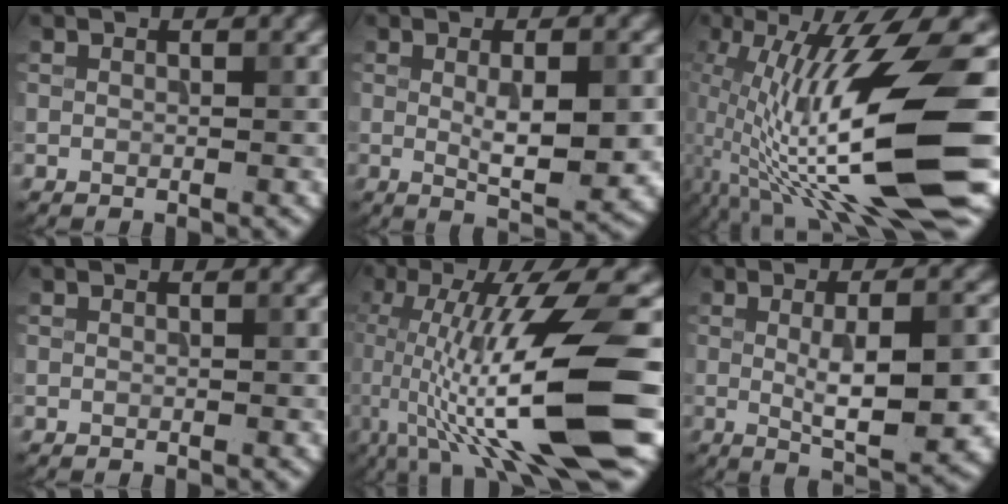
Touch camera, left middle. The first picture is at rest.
{"total": 5.4, "force": [-0.1, 1.6, 5.2], "torque": [-0.084, -0.007, 0.003]}
{"total": 15.0, "force": [-2.9, 2.4, 14.5], "torque": [-0.264, 0.007, -0.037]}
{"total": 0.0}
{"total": 13.7, "force": [-1.9, 2.5, 13.3], "torque": [-0.224, 0.006, -0.026]}
{"total": 7.8, "force": [-0.3, 2.2, 7.4], "torque": [-0.111, -0.006, 0.000]}